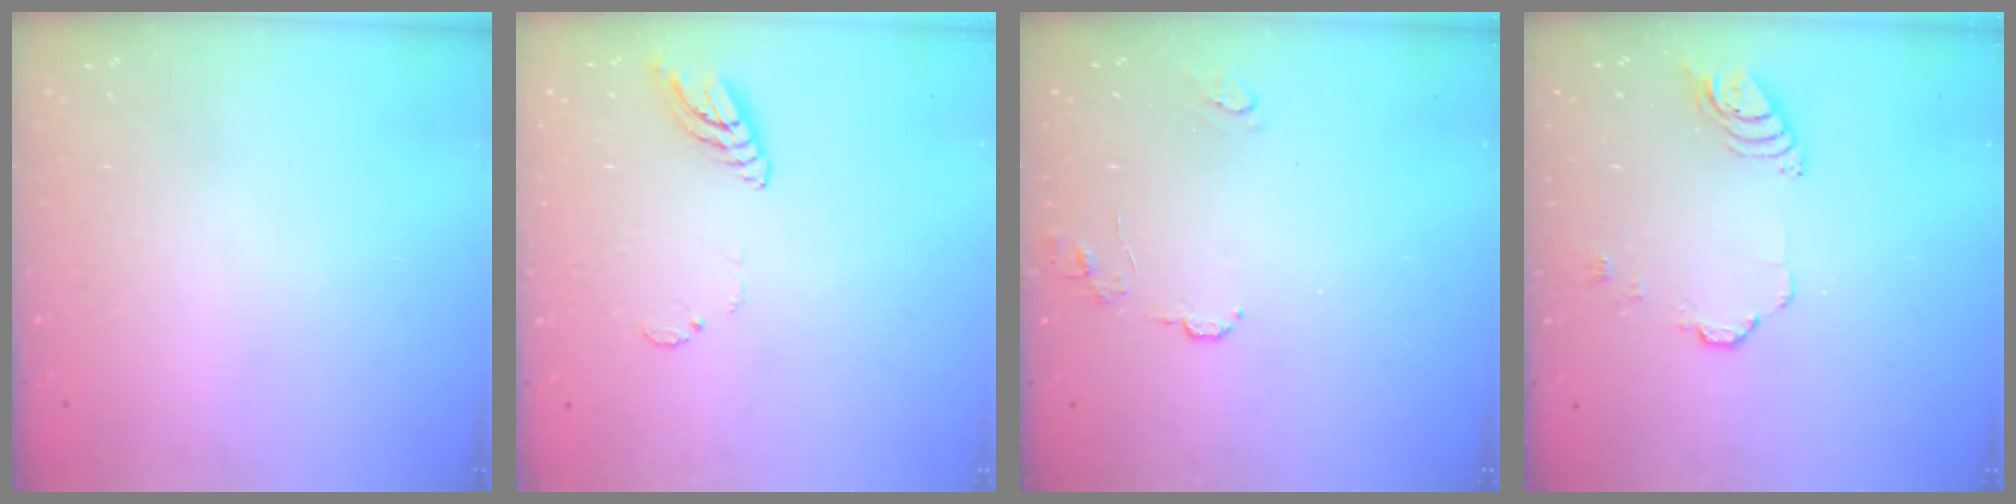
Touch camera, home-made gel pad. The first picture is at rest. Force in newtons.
{"total": 8.8, "press": 8.8, "slide": 0.9}
{"total": 7.5, "press": 7.5, "slide": 0.6}
{"total": 6.7, "press": 6.7, "slide": 0.8}